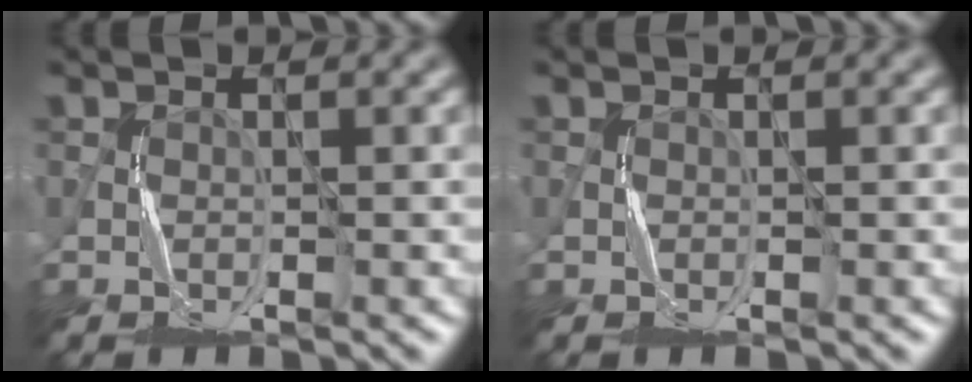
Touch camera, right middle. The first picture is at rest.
{"total": 0.0}